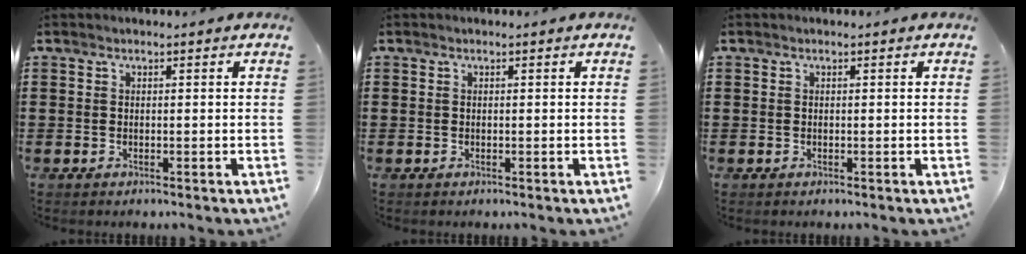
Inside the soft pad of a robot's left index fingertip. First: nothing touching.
{"total": 0.0}
{"total": 0.0}